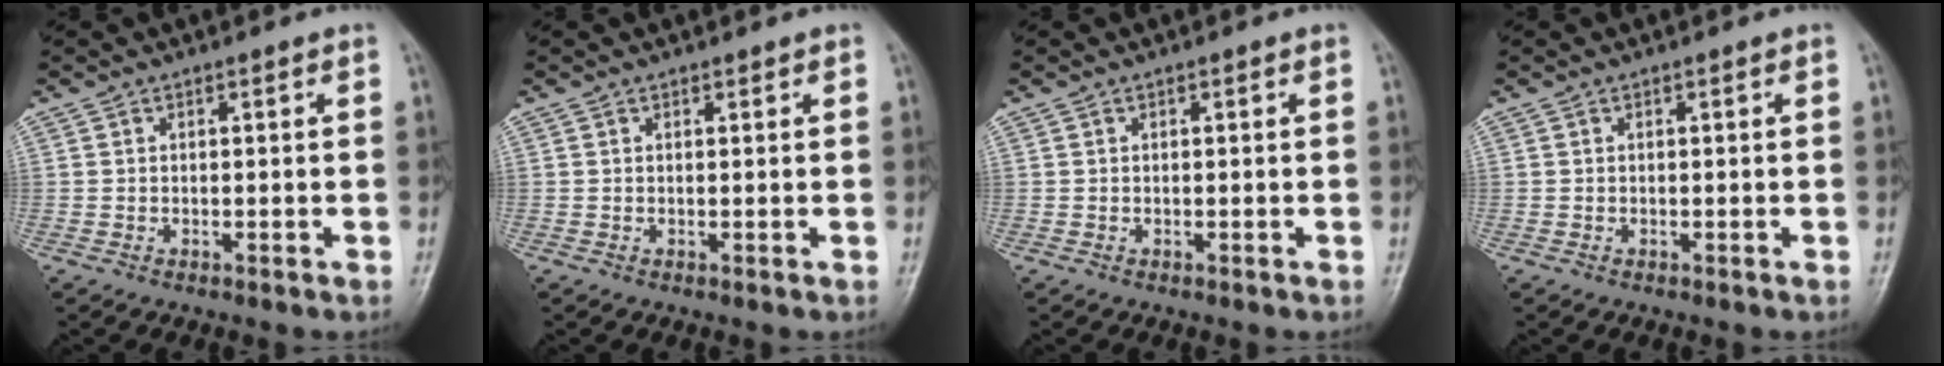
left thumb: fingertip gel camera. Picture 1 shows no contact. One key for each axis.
{"total": 0.6, "fx": 0.5, "fy": 0.4, "fz": 0.2, "tx": 0.004, "ty": -0.002, "tz": 0.003}
{"total": 0.0}
{"total": 0.0}